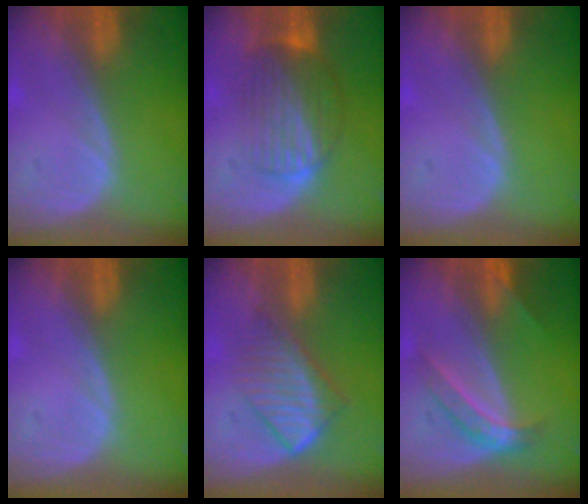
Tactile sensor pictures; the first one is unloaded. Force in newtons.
{"total": 7.9, "press": 7.1, "slide": 3.5}
{"total": 0.0}
{"total": 0.0}
{"total": 6.9, "press": 6.0, "slide": 3.5}
{"total": 5.4, "press": 4.7, "slide": 2.5}